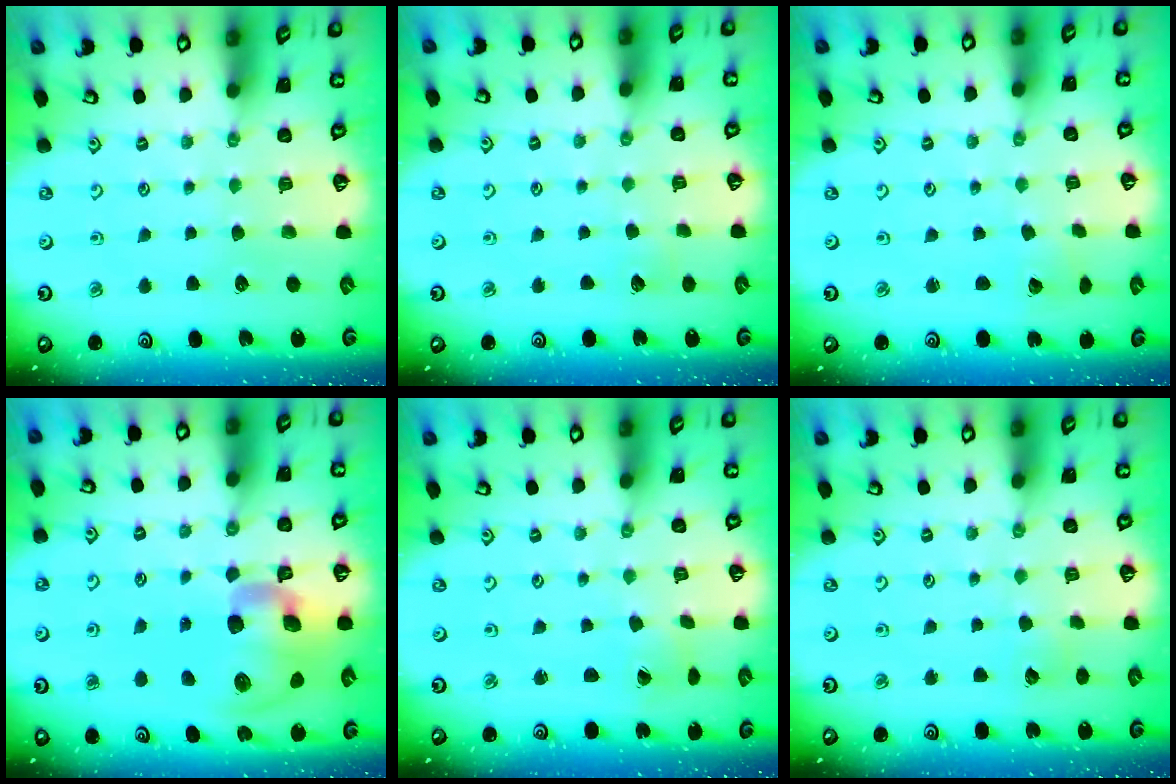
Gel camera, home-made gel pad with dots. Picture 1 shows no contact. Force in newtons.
{"total": 3.3, "press": 3.3, "slide": 0.4}
{"total": 2.4, "press": 2.4, "slide": 0.1}
{"total": 17.1, "press": 16.9, "slide": 2.7}
{"total": 1.5, "press": 1.5, "slide": 0.1}
{"total": 3.3, "press": 3.3, "slide": 0.3}